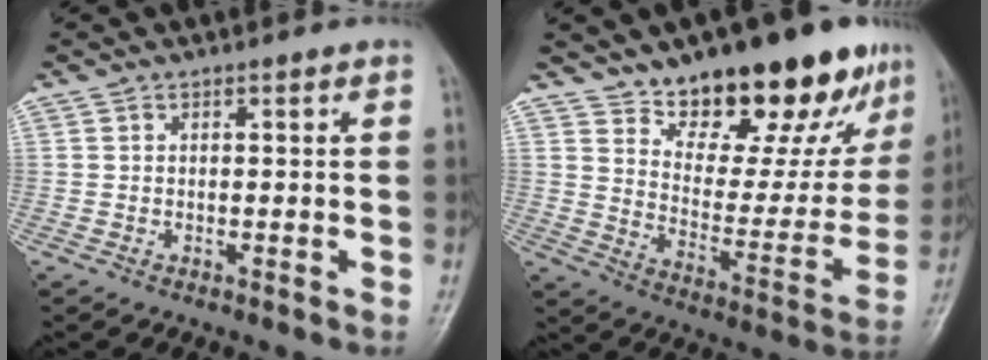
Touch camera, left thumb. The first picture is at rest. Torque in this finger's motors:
{"motor_torque": [0.75, 0.62, 1.45, -1.32, 0.22]}